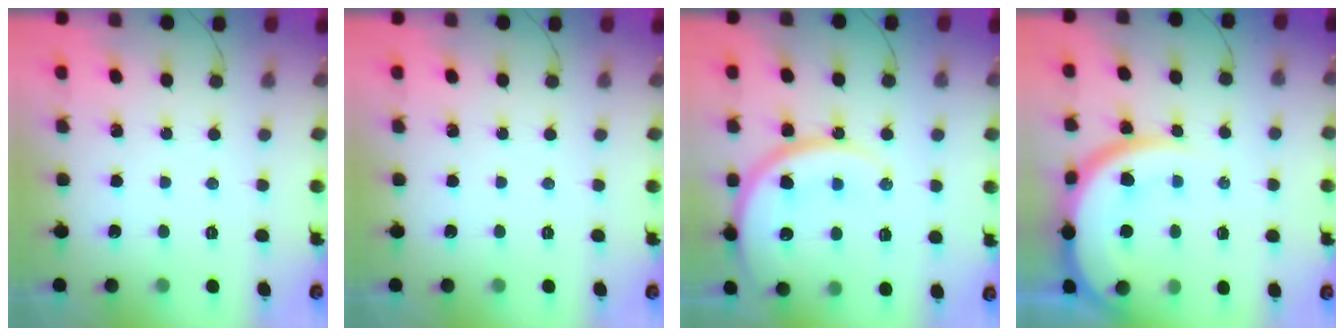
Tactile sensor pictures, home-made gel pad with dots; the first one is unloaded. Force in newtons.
{"total": 0.0}
{"total": 17.0, "press": 16.9, "slide": 1.8}
{"total": 15.1, "press": 14.9, "slide": 2.2}